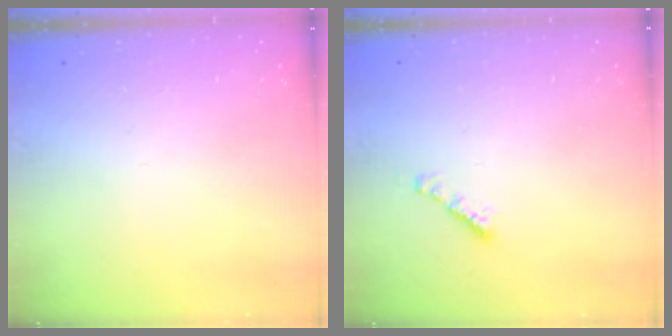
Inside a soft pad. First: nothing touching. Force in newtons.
{"total": 2.4, "press": 2.4, "slide": 0.4}